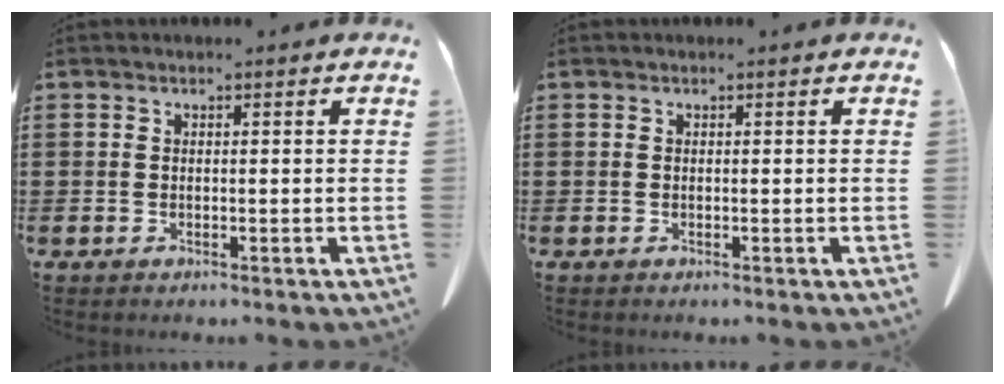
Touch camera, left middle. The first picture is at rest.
{"total": 0.0}